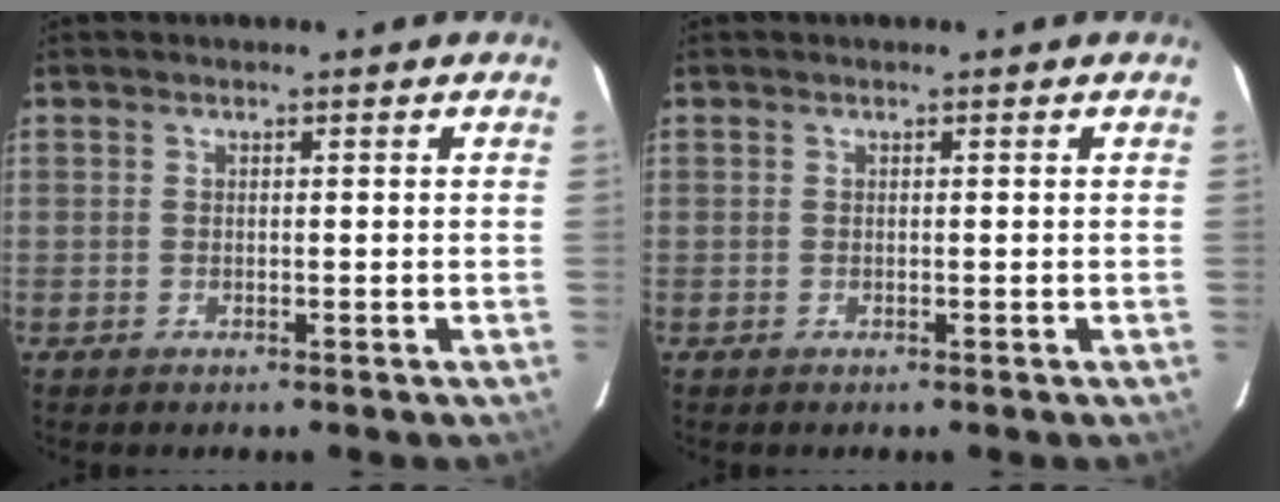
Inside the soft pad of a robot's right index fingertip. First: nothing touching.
{"total": 0.0}